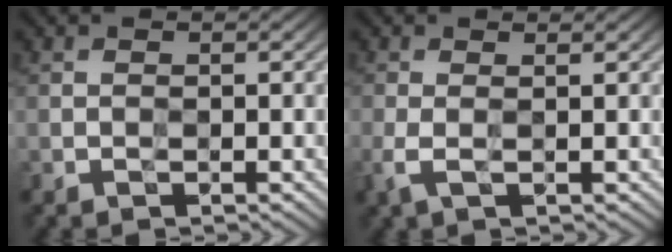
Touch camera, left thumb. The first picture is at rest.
{"total": 2.1, "force": [0.0, 0.5, 2.0], "torque": [-0.056, 0.003, -0.007]}